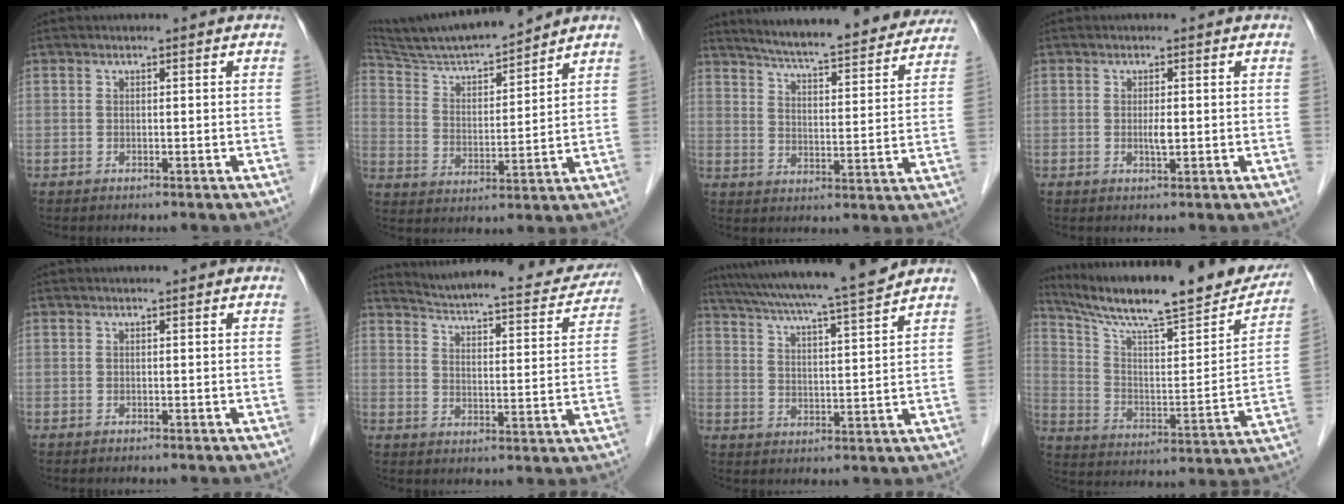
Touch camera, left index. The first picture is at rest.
{"total": 13.3, "force": [12.5, 0.0, 4.7], "torque": [-0.092, 0.006, 0.222]}
{"total": 24.0, "force": [21.9, 2.9, 9.3], "torque": [-0.139, -0.030, 0.280]}
{"total": 1.5, "force": [0.0, 0.2, 1.5], "torque": [-0.030, -0.002, 0.000]}
{"total": 0.0}
{"total": 20.2, "force": [19.0, 3.5, 6.0], "torque": [-0.085, -0.033, 0.237]}
{"total": 16.3, "force": [14.4, -0.9, 7.5], "torque": [-0.136, 0.000, 0.215]}
{"total": 25.0, "force": [21.4, 2.9, 12.7], "torque": [-0.207, -0.023, 0.314]}